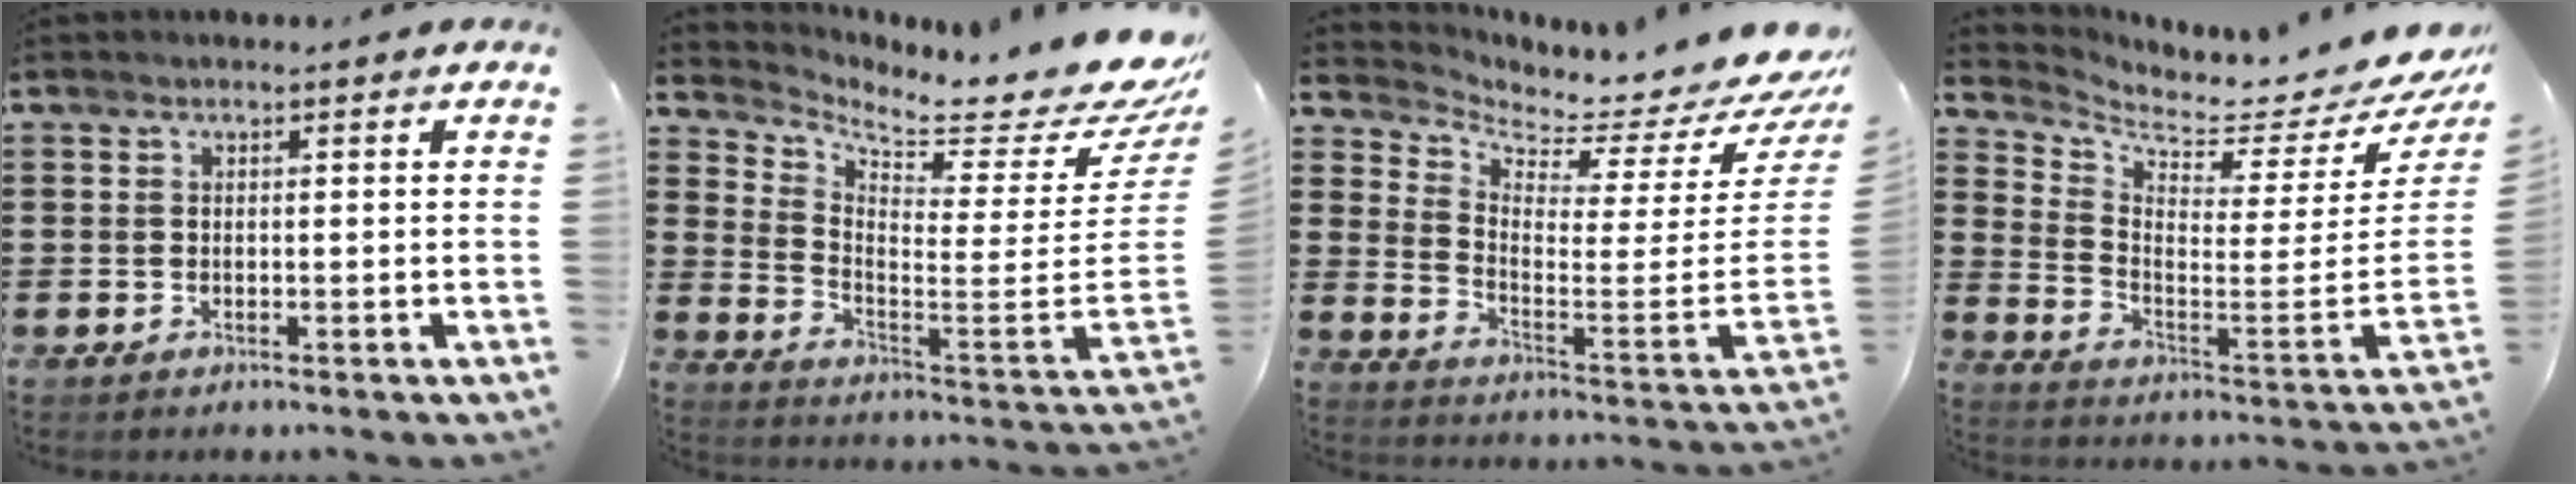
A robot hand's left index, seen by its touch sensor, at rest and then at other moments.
{"total": 6.6, "force": [5.7, 0.7, 3.2], "torque": [-0.071, -0.066, 0.089]}
{"total": 2.6, "force": [2.4, 0.4, 0.7], "torque": [-0.028, -0.056, 0.032]}
{"total": 4.6, "force": [4.3, 0.6, 1.6], "torque": [-0.054, -0.065, 0.067]}